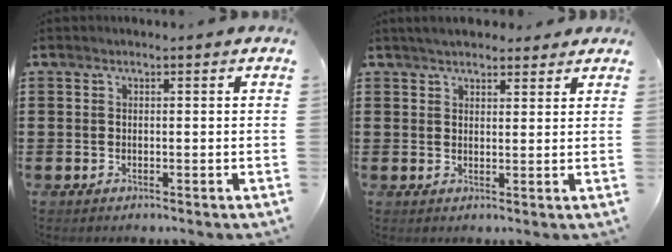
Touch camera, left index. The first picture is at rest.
{"total": 3.4, "force": [3.1, 1.3, 0.7], "torque": [-0.022, 0.002, 0.058]}